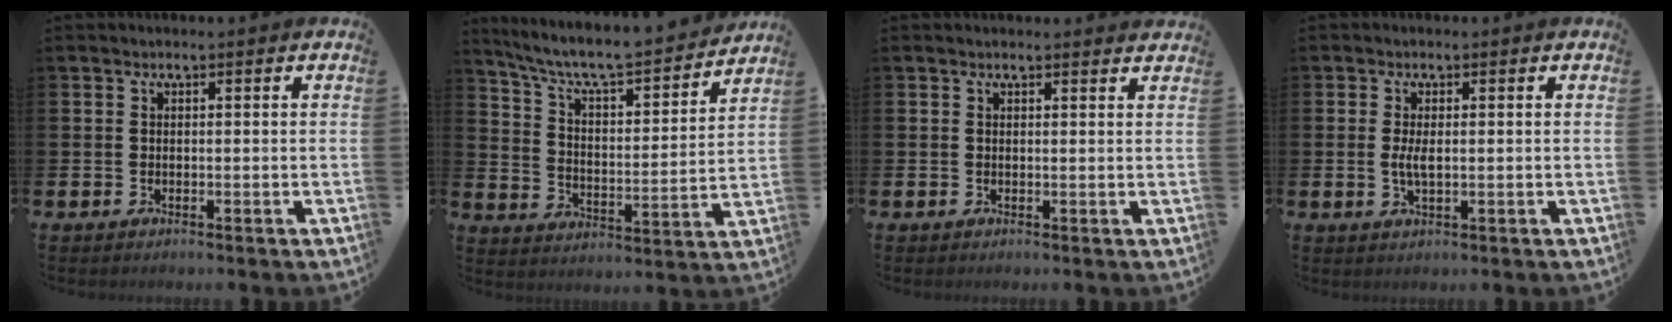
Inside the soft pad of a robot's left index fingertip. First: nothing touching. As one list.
[{"total": 7.7, "force": [7.1, 1.2, 2.8], "torque": [-0.091, -0.054, 0.118]}, {"total": 0.7, "force": [0.7, 0.1, 0.1], "torque": [0.007, -0.003, 0.011]}, {"total": 2.5, "force": [0.1, 0.9, 2.3], "torque": [-0.035, -0.001, -0.001]}]